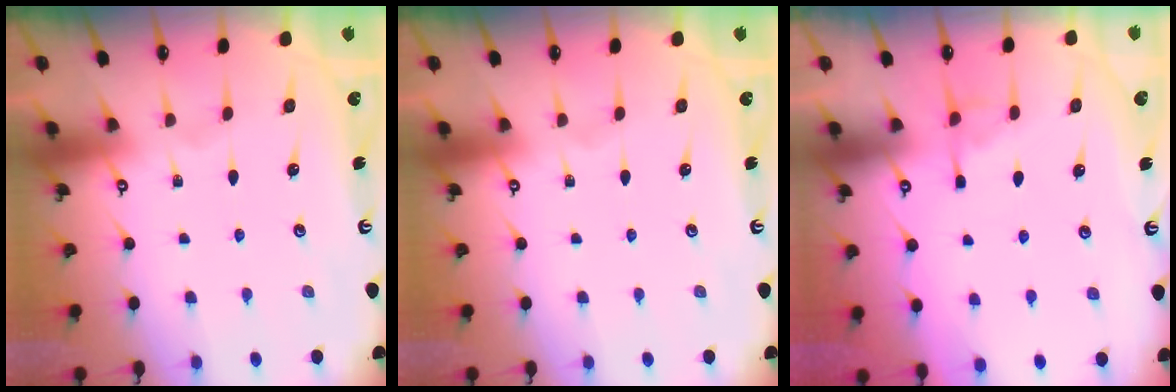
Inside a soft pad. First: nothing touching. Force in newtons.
{"total": 0.0}
{"total": 4.1, "press": 4.1, "slide": 0.5}